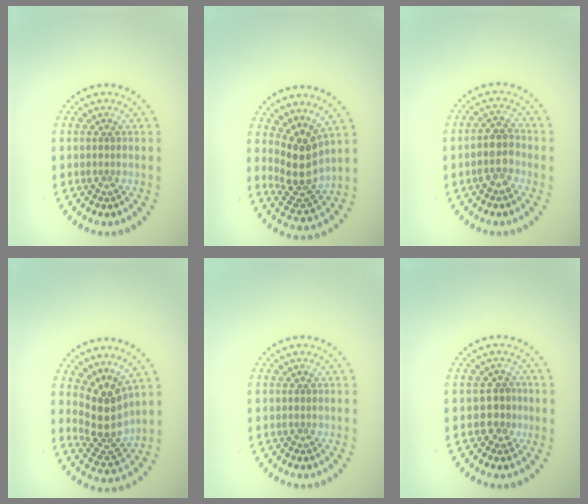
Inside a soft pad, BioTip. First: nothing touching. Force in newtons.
{"total": 3.9, "press": 2.9, "slide": 2.6}
{"total": 2.5, "press": 2.2, "slide": 1.0}
{"total": 3.9, "press": 2.7, "slide": 2.8}
{"total": 0.0}
{"total": 1.7, "press": 1.5, "slide": 0.9}